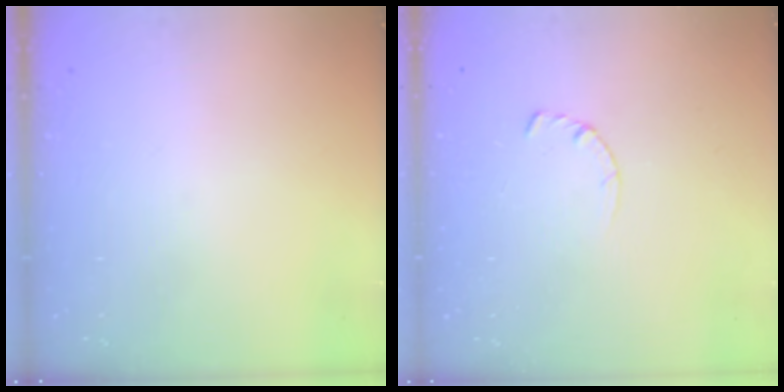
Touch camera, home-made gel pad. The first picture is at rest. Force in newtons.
{"total": 2.8, "press": 2.8, "slide": 0.4}